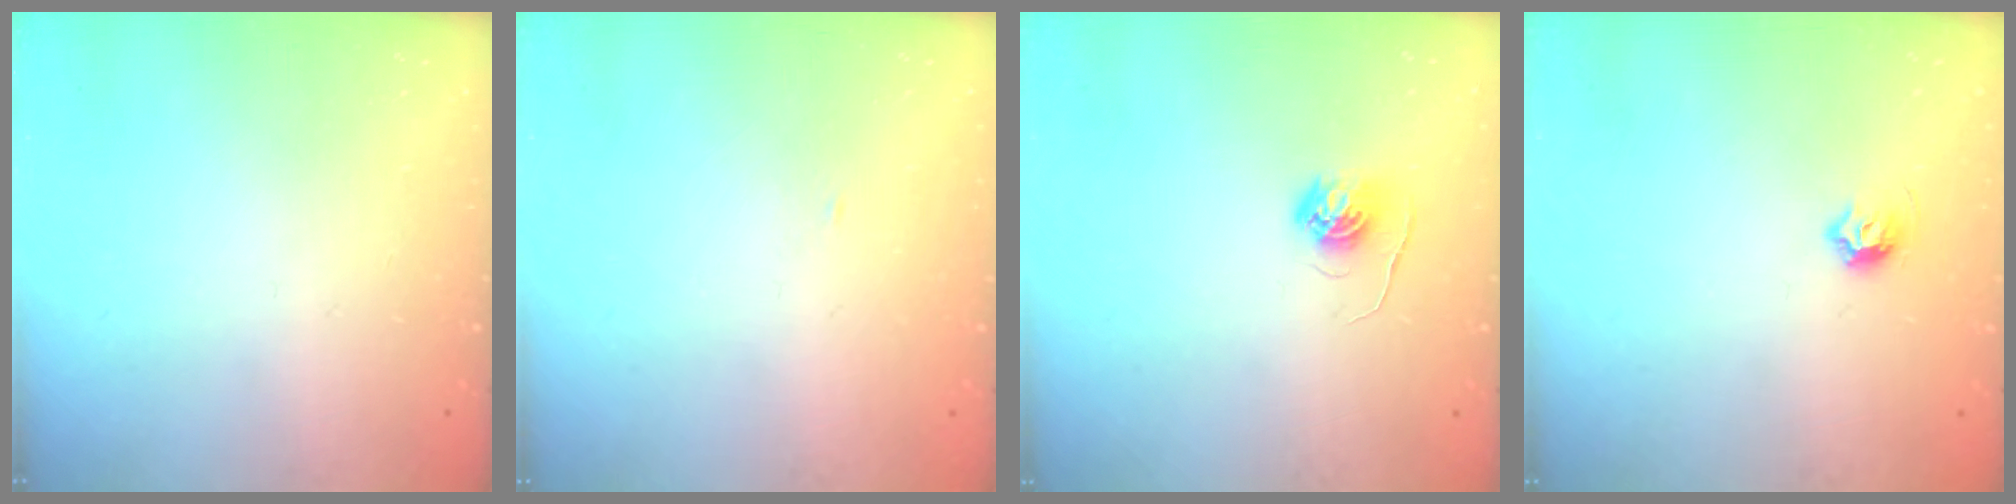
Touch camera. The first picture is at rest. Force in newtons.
{"total": 1.4, "press": 1.4, "slide": 0.0}
{"total": 5.5, "press": 5.5, "slide": 0.3}
{"total": 5.0, "press": 4.9, "slide": 0.8}